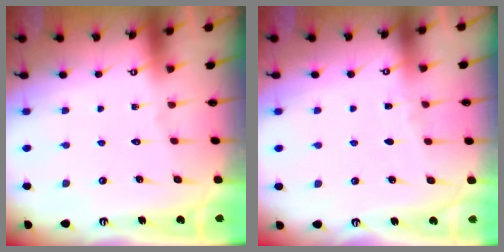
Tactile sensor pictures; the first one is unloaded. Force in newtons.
{"total": 2.3, "press": 2.2, "slide": 0.3}